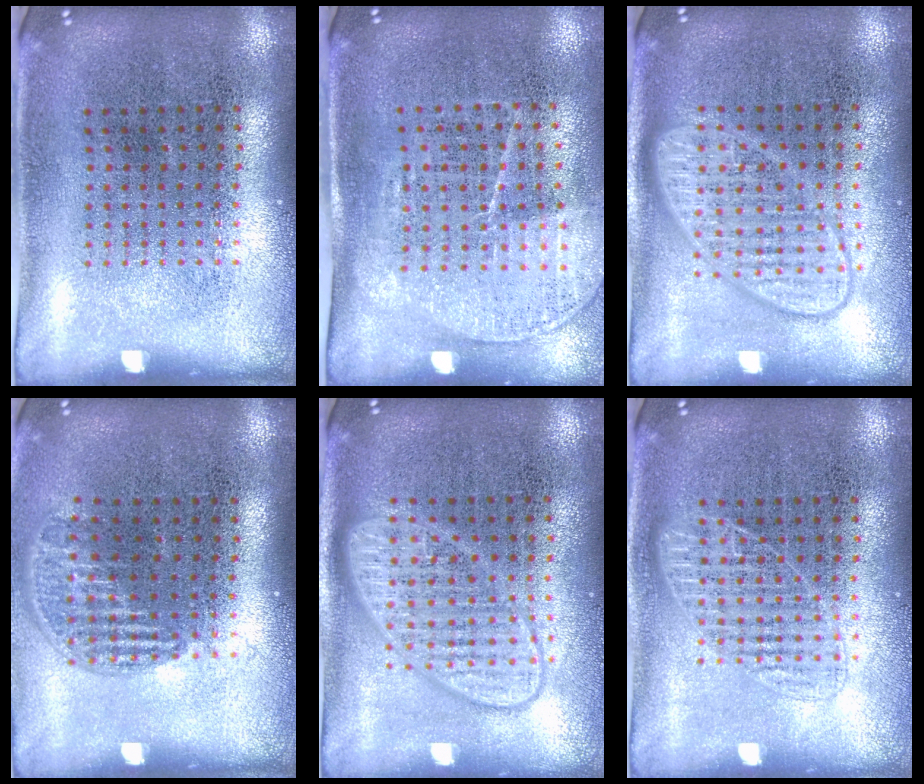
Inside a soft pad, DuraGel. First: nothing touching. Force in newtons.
{"total": 1.6, "press": 1.4, "slide": 0.9}
{"total": 2.9, "press": 2.9, "slide": 0.5}
{"total": 1.2, "press": 1.0, "slide": 0.6}
{"total": 2.9, "press": 2.9, "slide": 0.5}
{"total": 1.8, "press": 1.7, "slide": 0.4}